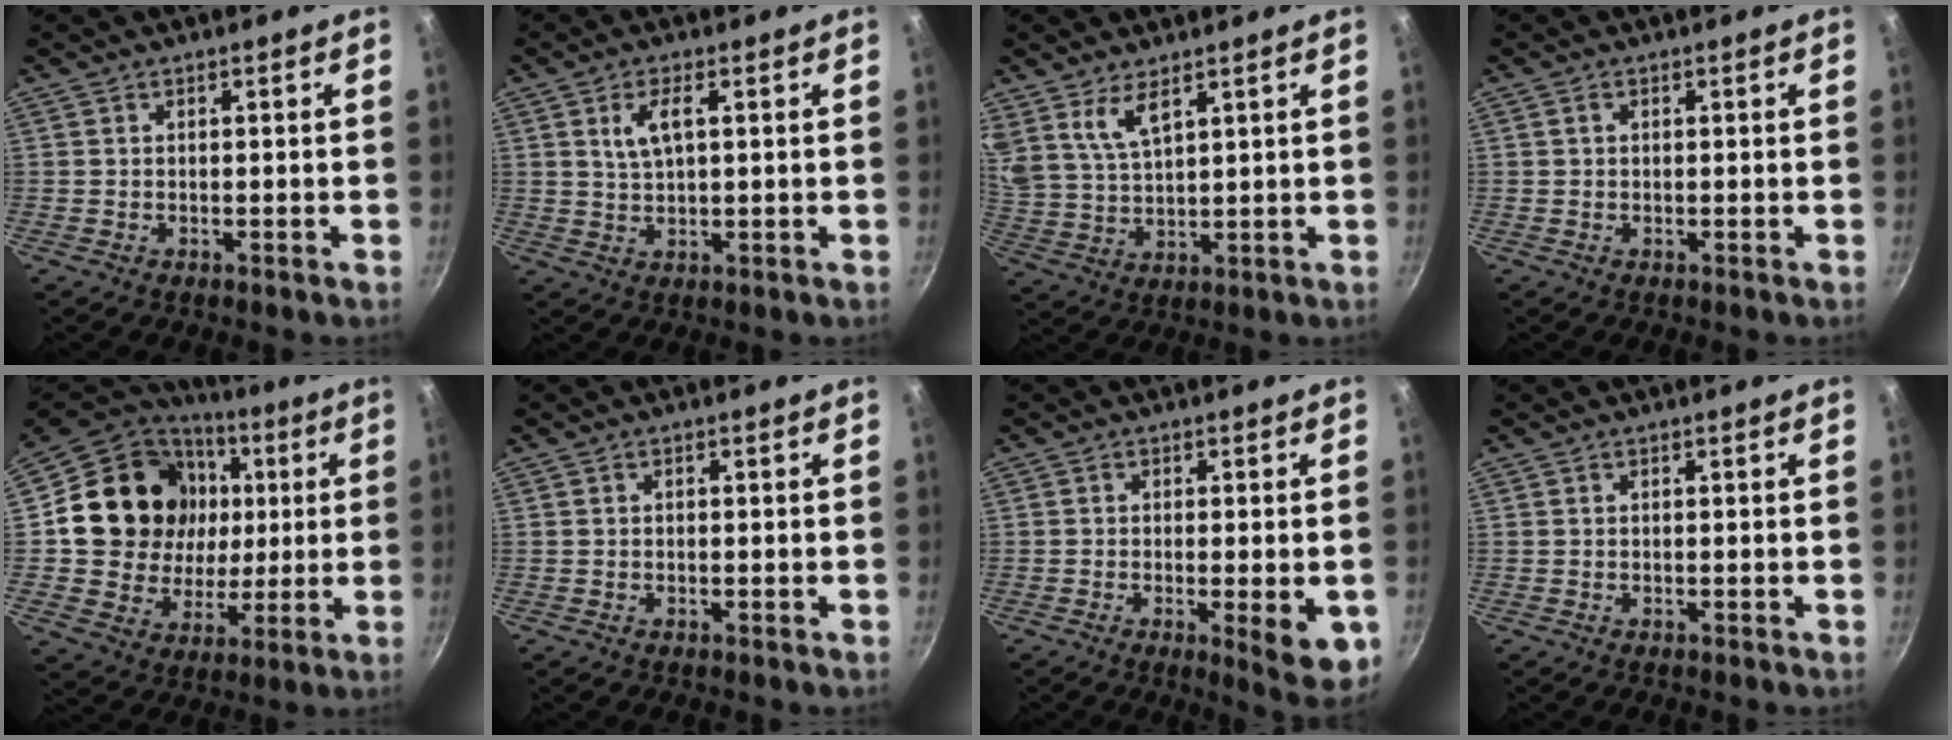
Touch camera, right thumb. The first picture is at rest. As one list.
[{"total": 5.0, "force": [1.5, 2.2, 4.2], "torque": [-0.075, 0.003, 0.031]}, {"total": 6.8, "force": [4.4, 2.6, 4.4], "torque": [-0.082, -0.030, 0.099]}, {"total": 0.9, "force": [0.2, 0.7, 0.5], "torque": [-0.007, 0.004, 0.003]}, {"total": 22.1, "force": [4.0, 18.9, 10.7], "torque": [-0.178, 0.008, 0.075]}, {"total": 0.5, "force": [0.1, 0.4, 0.3], "torque": [-0.004, 0.005, 0.002]}, {"total": 8.4, "force": [-2.1, 2.1, 7.8], "torque": [-0.095, -0.006, -0.023]}, {"total": 0.0}]